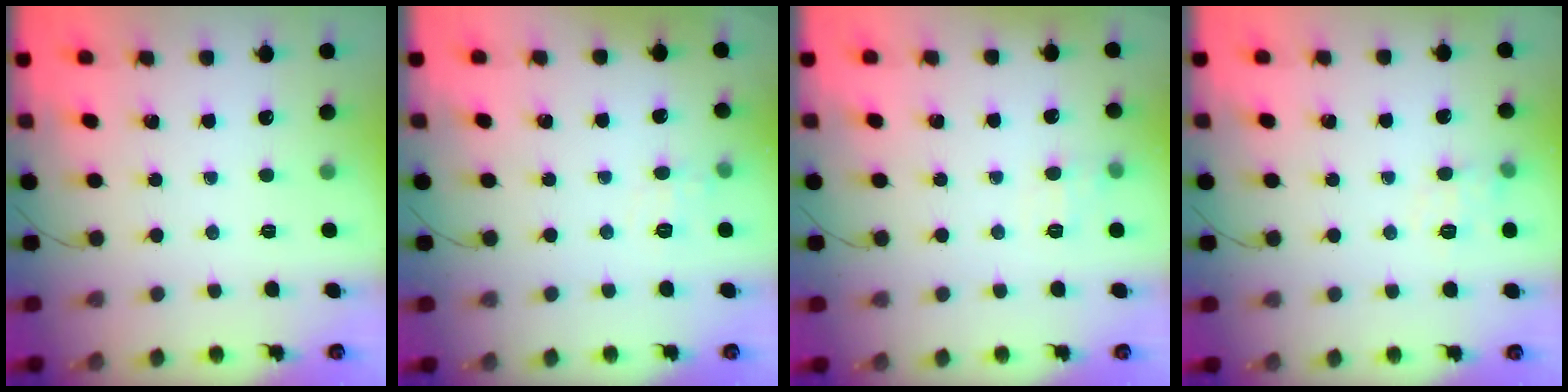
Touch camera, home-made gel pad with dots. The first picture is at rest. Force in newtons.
{"total": 5.6, "press": 5.4, "slide": 1.6}
{"total": 6.6, "press": 6.4, "slide": 1.6}
{"total": 8.0, "press": 7.8, "slide": 1.7}